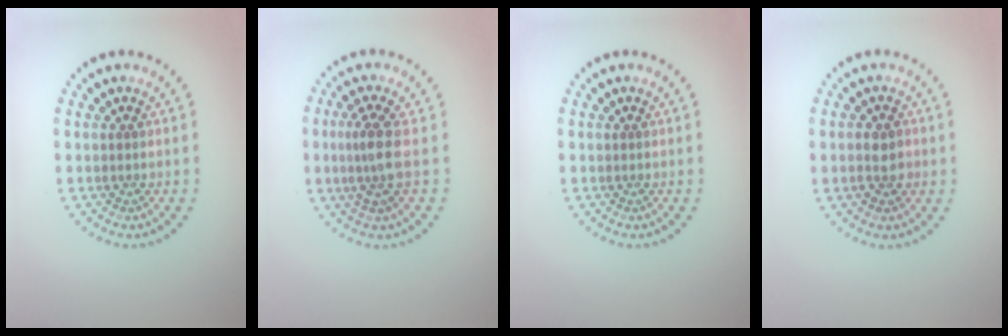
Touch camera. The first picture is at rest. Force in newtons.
{"total": 2.6, "press": 2.0, "slide": 1.7}
{"total": 0.0}
{"total": 1.9, "press": 1.8, "slide": 0.5}